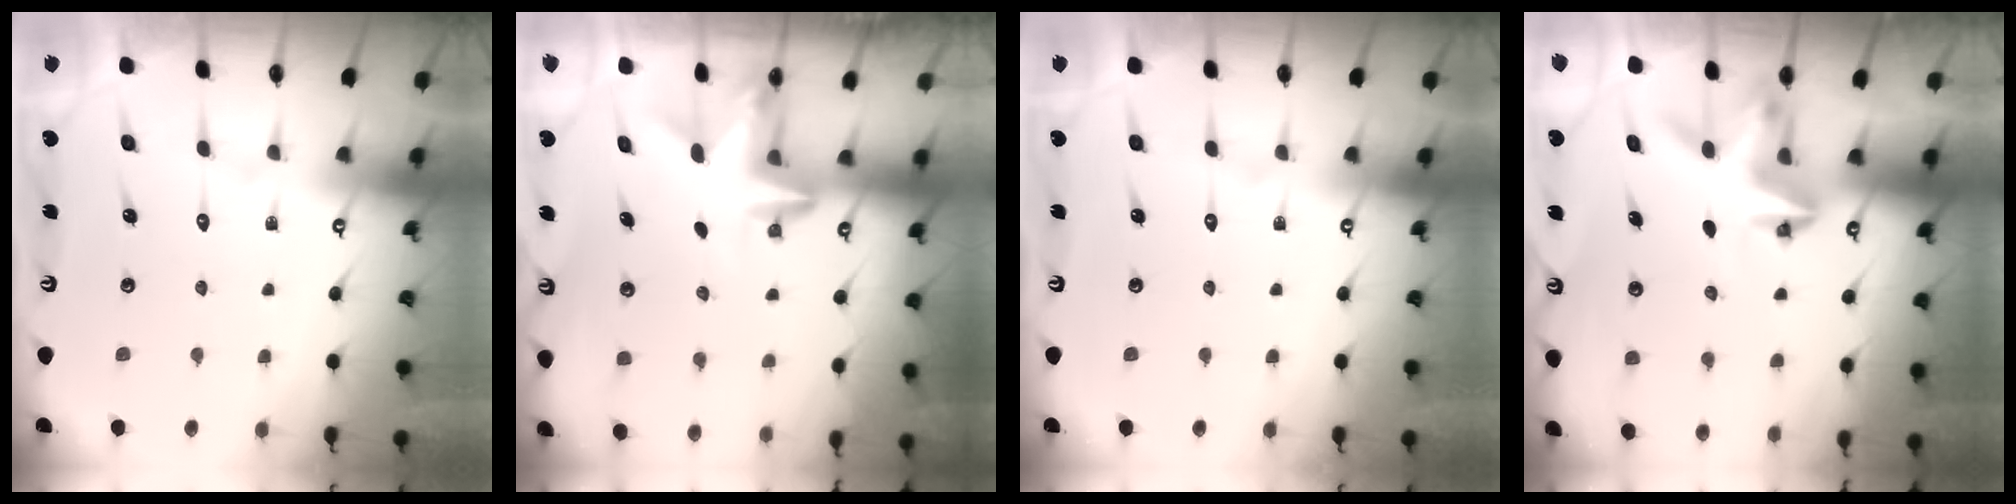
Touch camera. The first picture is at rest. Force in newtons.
{"total": 2.7, "press": 2.7, "slide": 0.2}
{"total": 0.0}
{"total": 3.9, "press": 3.8, "slide": 0.5}